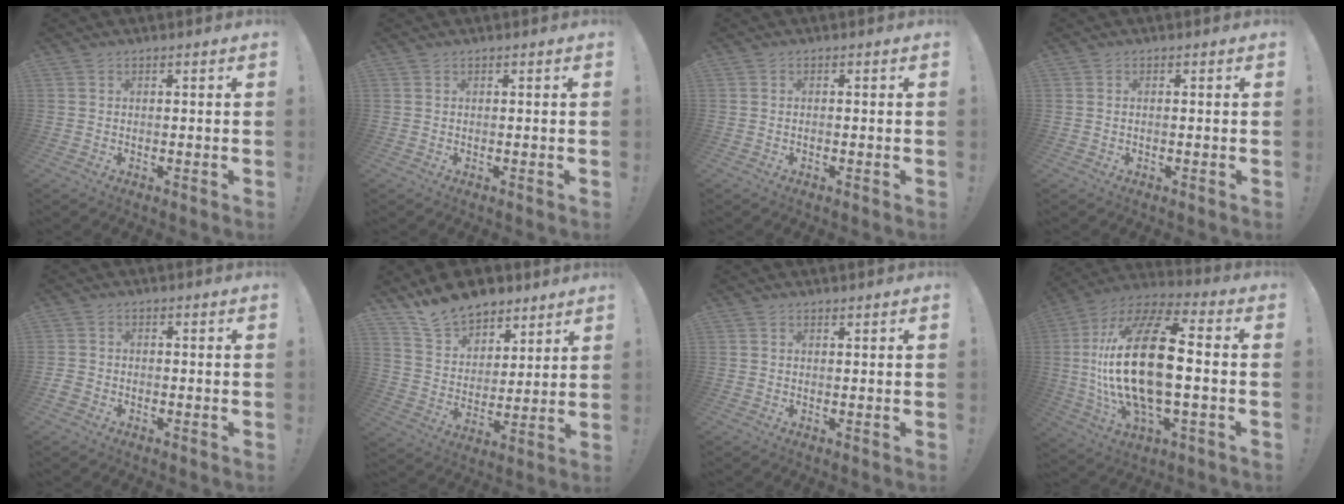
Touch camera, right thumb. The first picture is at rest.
{"total": 0.0}
{"total": 0.6, "force": [-0.5, -0.1, 0.3], "torque": [-0.006, -0.001, -0.009]}
{"total": 0.6, "force": [-0.2, 0.0, 0.6], "torque": [-0.013, 0.000, -0.003]}
{"total": 2.2, "force": [-1.6, 1.3, 0.9], "torque": [-0.019, 0.003, -0.030]}
{"total": 14.4, "force": [12.0, 7.3, 3.3], "torque": [-0.069, -0.095, 0.229]}
{"total": 0.6, "force": [0.6, 0.1, 0.1], "torque": [0.002, -0.002, 0.011]}
{"total": 26.7, "force": [-0.5, 10.9, 24.4], "torque": [-0.484, 0.002, -0.012]}